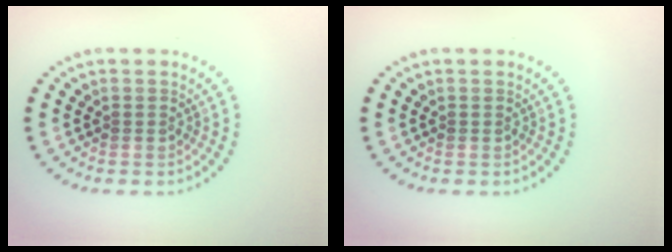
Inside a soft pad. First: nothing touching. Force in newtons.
{"total": 0.0}